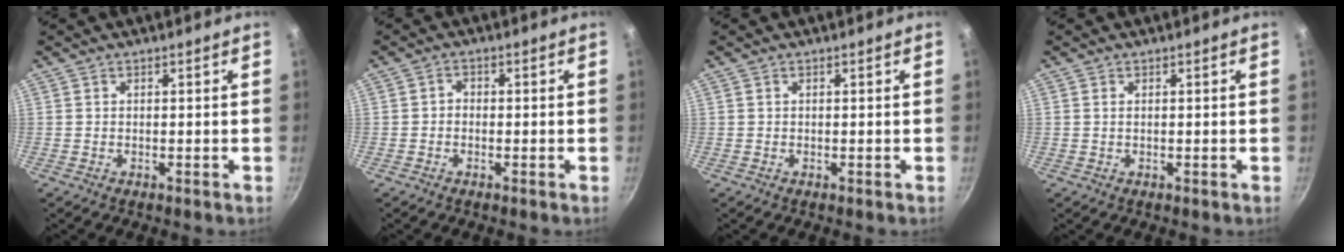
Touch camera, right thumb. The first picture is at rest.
{"total": 1.5, "force": [-0.5, 1.2, 0.8], "torque": [-0.011, 0.009, -0.012]}
{"total": 0.0}
{"total": 0.5, "force": [0.2, 0.3, 0.4], "torque": [-0.008, 0.001, 0.002]}